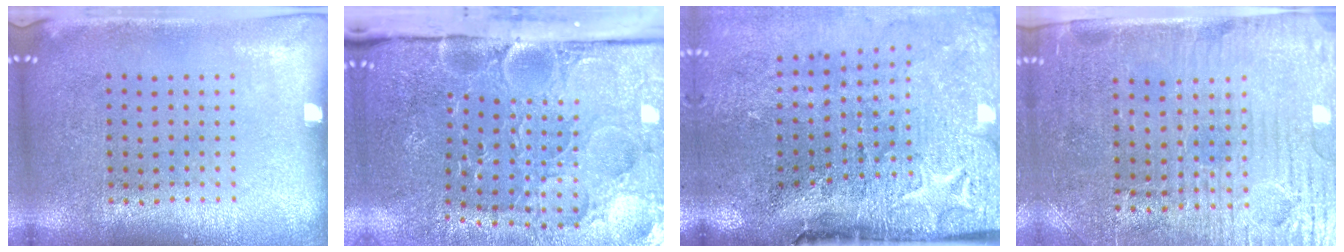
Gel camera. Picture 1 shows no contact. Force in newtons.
{"total": 4.9, "press": 4.1, "slide": 2.7}
{"total": 4.9, "press": 3.8, "slide": 3.0}
{"total": 3.8, "press": 3.5, "slide": 1.4}